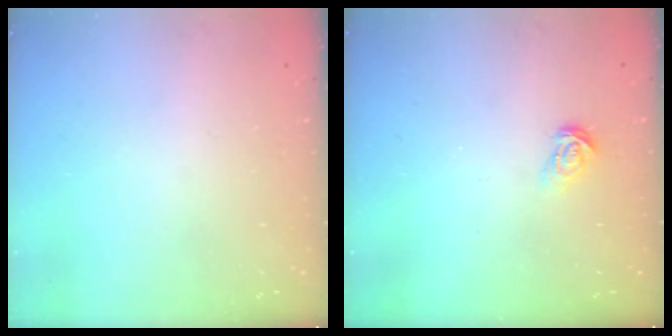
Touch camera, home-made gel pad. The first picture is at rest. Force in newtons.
{"total": 3.8, "press": 3.8, "slide": 0.4}